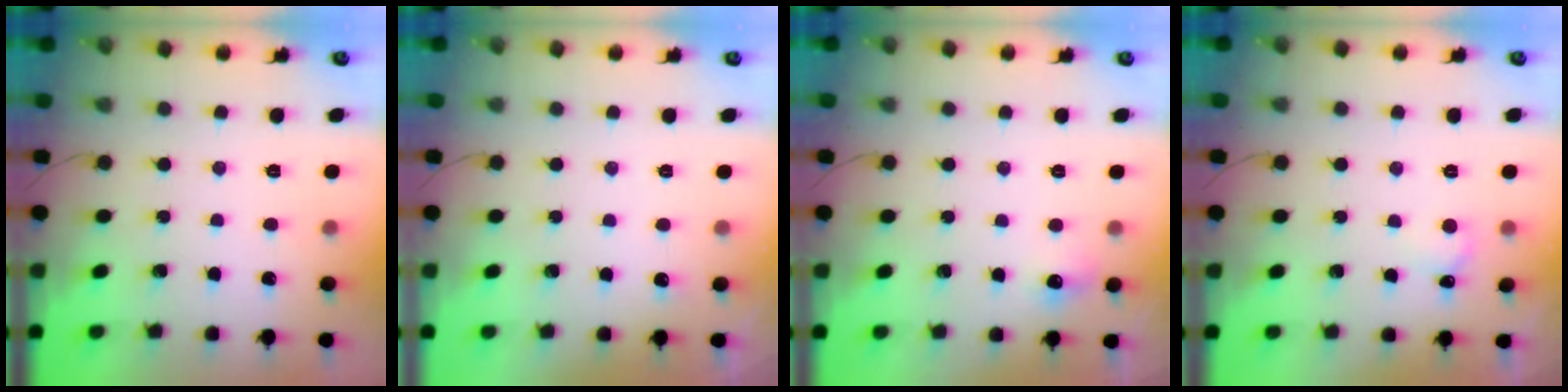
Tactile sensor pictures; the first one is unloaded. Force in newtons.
{"total": 7.2, "press": 2.0, "slide": 6.9}
{"total": 5.9, "press": 5.6, "slide": 1.8}
{"total": 4.8, "press": 4.6, "slide": 1.2}